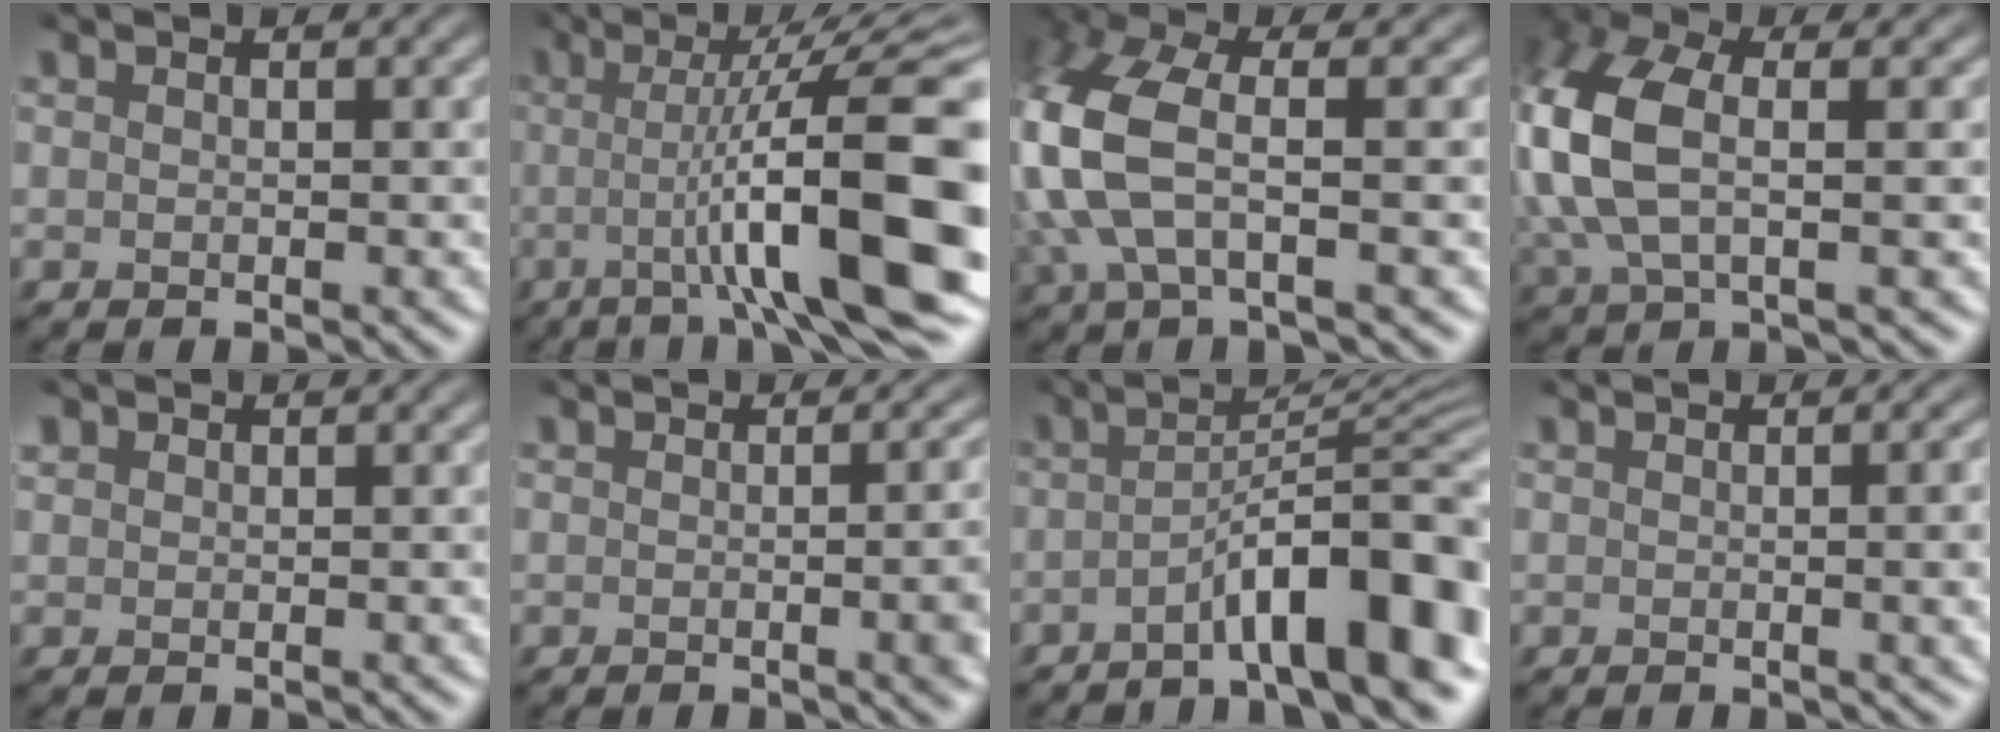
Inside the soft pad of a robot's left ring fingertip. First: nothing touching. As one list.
[{"total": 14.0, "force": [-1.6, 2.6, 13.6], "torque": [-0.170, 0.012, -0.027]}, {"total": 8.4, "force": [0.0, 3.7, 7.5], "torque": [-0.194, 0.009, -0.013]}, {"total": 8.7, "force": [1.2, 4.6, 7.2], "torque": [-0.186, 0.009, 0.014]}, {"total": 0.7, "force": [0.4, 0.5, 0.1], "torque": [0.002, 0.001, 0.008]}, {"total": 7.3, "force": [-0.4, 3.3, 6.6], "torque": [-0.032, 0.008, -0.006]}, {"total": 9.5, "force": [-3.8, 1.8, 8.6], "torque": [-0.114, 0.023, -0.065]}, {"total": 5.0, "force": [0.1, 2.0, 4.6], "torque": [-0.031, 0.007, 0.000]}]